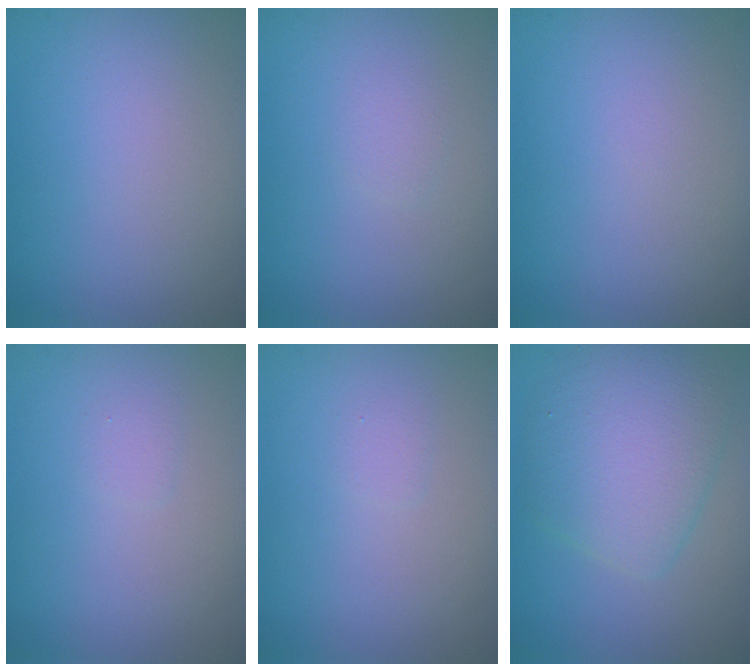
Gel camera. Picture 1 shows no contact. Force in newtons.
{"total": 0.7, "press": 0.7, "slide": 0.0}
{"total": 0.0}
{"total": 0.6, "press": 0.6, "slide": 0.1}
{"total": 0.6, "press": 0.6, "slide": 0.1}
{"total": 5.8, "press": 5.8, "slide": 0.2}